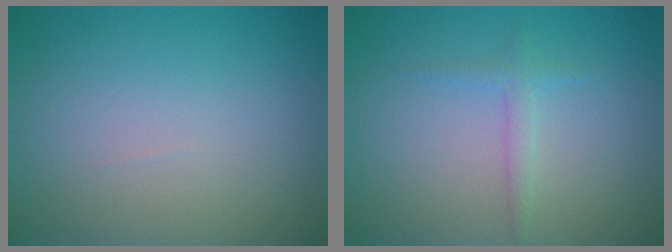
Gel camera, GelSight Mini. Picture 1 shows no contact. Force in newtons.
{"total": 1.3, "press": 1.3, "slide": 0.1}